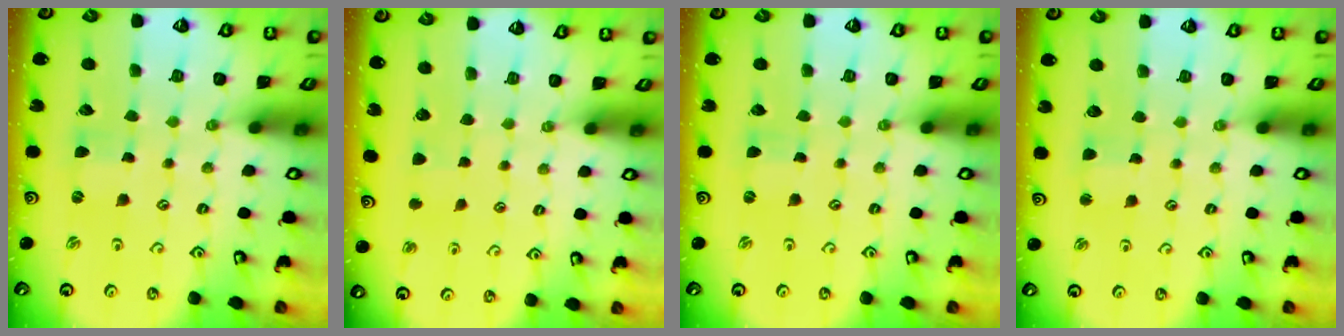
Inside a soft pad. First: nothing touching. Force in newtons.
{"total": 3.0, "press": 3.0, "slide": 0.3}
{"total": 0.0}
{"total": 2.0, "press": 2.0, "slide": 0.3}